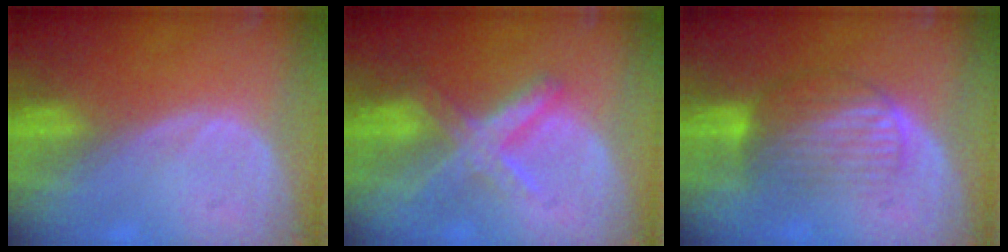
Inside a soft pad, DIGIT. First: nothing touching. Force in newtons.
{"total": 7.1, "press": 6.2, "slide": 3.6}
{"total": 6.9, "press": 6.5, "slide": 2.3}